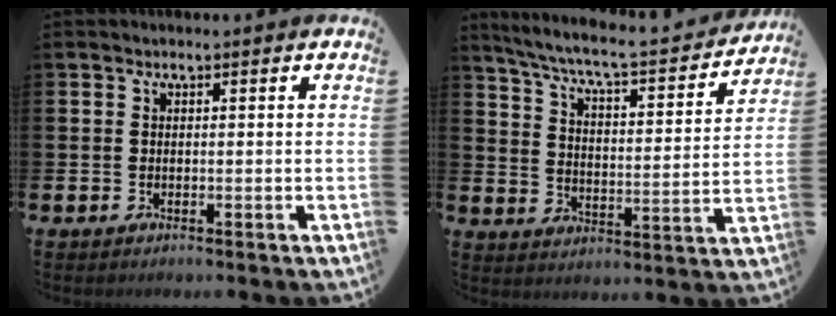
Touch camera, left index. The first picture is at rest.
{"total": 7.0, "force": [6.3, 0.9, 3.1], "torque": [-0.091, -0.044, 0.102]}